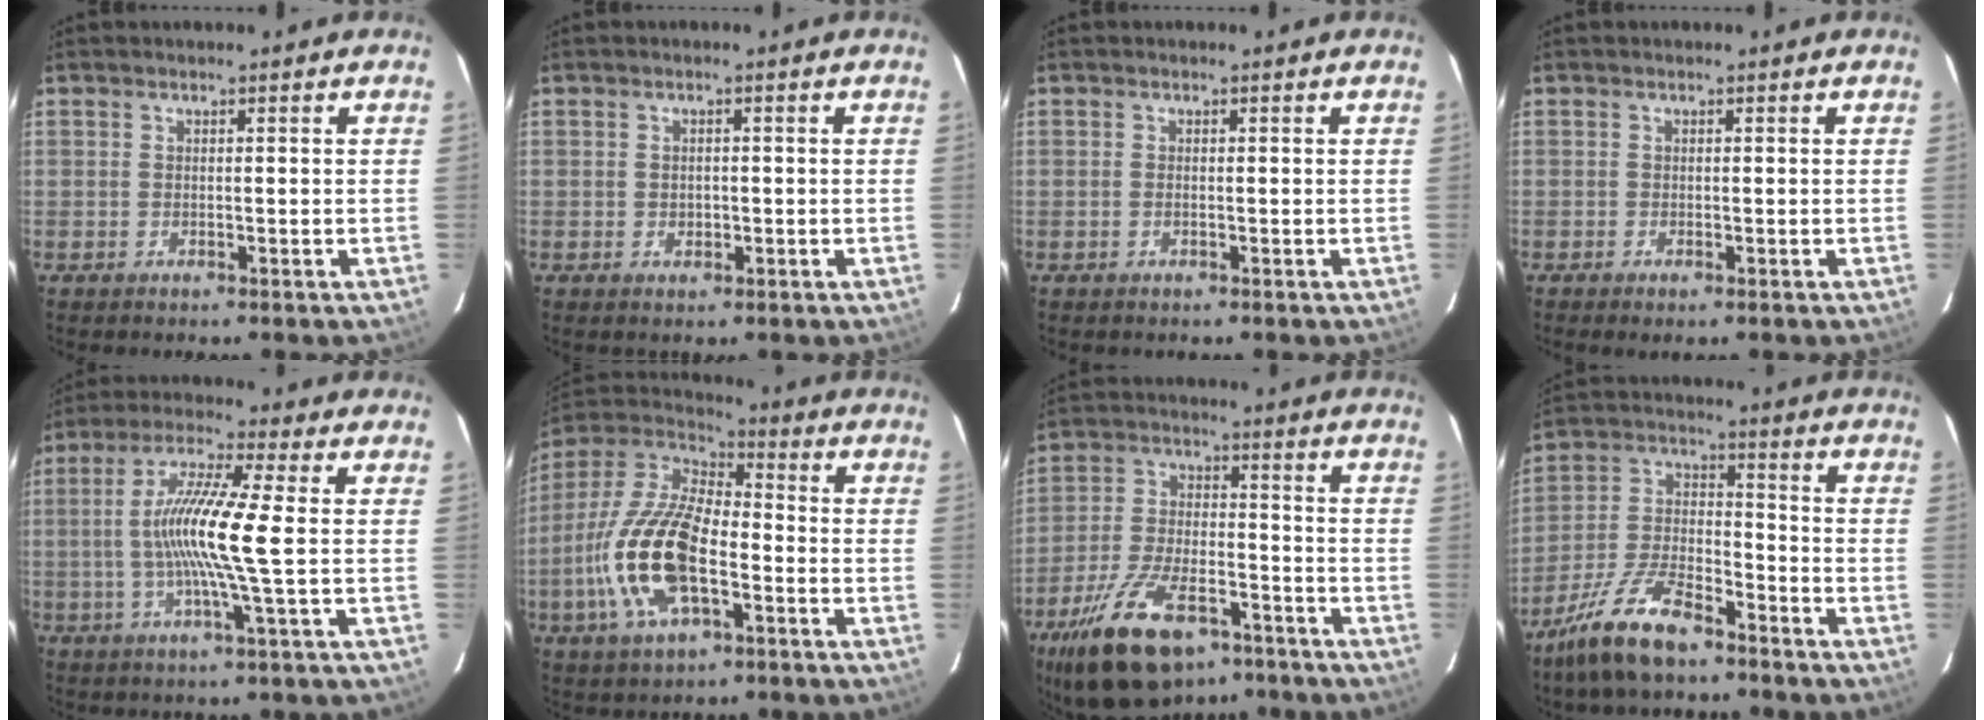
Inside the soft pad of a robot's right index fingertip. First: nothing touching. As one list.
[{"total": 1.7, "force": [-0.3, 1.5, 0.8], "torque": [-0.011, 0.002, -0.004]}, {"total": 0.5, "force": [-0.2, 0.3, 0.4], "torque": [-0.009, 0.000, -0.004]}, {"total": 0.6, "force": [-0.3, 0.2, 0.4], "torque": [-0.010, -0.003, -0.007]}, {"total": 12.5, "force": [-0.6, -0.6, 12.4], "torque": [-0.238, 0.002, -0.018]}, {"total": 18.5, "force": [-5.2, 8.1, 15.9], "torque": [-0.338, -0.006, -0.102]}, {"total": 19.6, "force": [-12.8, 9.0, 11.8], "torque": [-0.240, -0.021, -0.214]}, {"total": 13.6, "force": [-9.8, 4.6, 8.2], "torque": [-0.183, -0.009, -0.188]}]